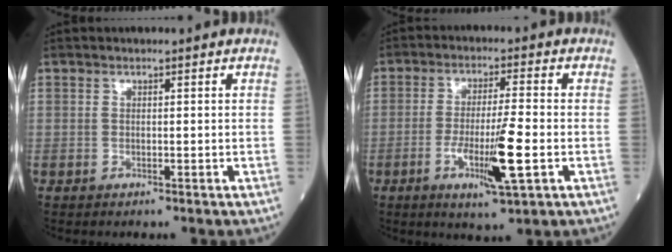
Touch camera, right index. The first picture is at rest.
{"total": 9.1, "force": [-2.6, 0.4, 8.7], "torque": [-0.155, -0.016, -0.045]}